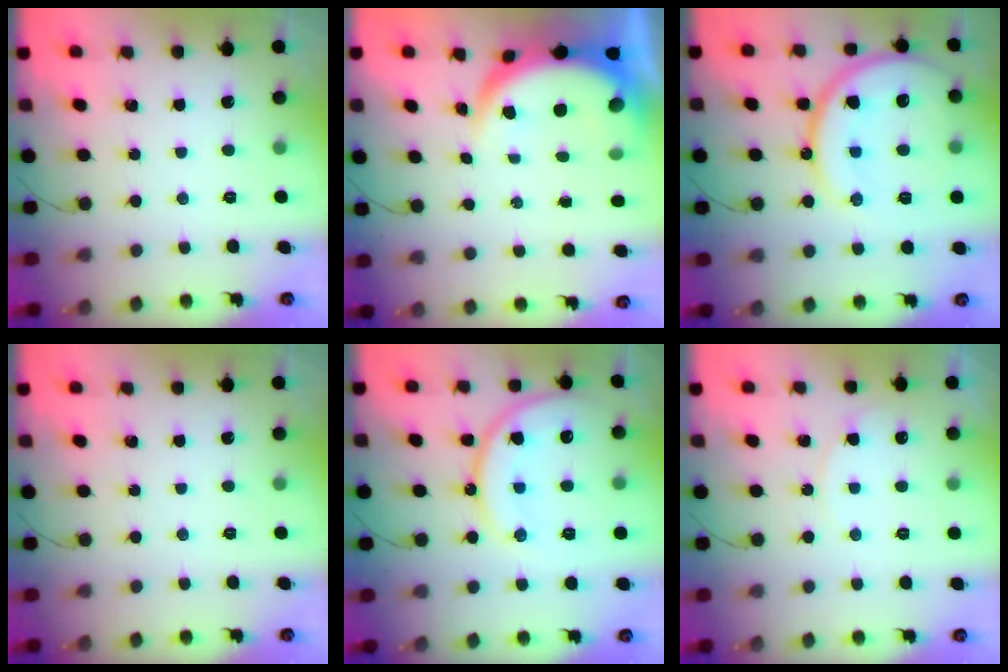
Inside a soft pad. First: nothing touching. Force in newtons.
{"total": 7.0, "press": 7.0, "slide": 0.5}
{"total": 20.9, "press": 20.8, "slide": 2.1}
{"total": 0.0}
{"total": 16.9, "press": 16.8, "slide": 1.7}
{"total": 3.7, "press": 3.7, "slide": 0.5}